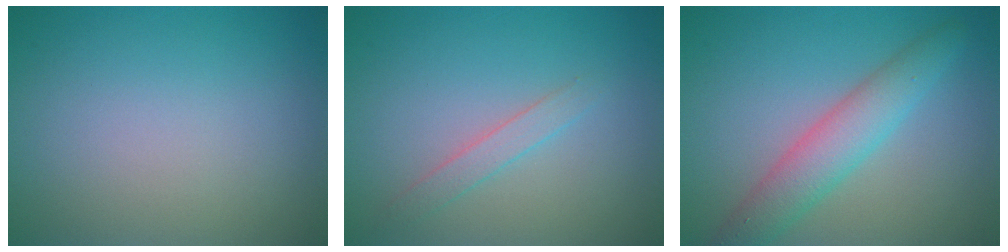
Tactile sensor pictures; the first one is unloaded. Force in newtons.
{"total": 1.5, "press": 1.5, "slide": 0.1}
{"total": 4.2, "press": 4.2, "slide": 0.2}